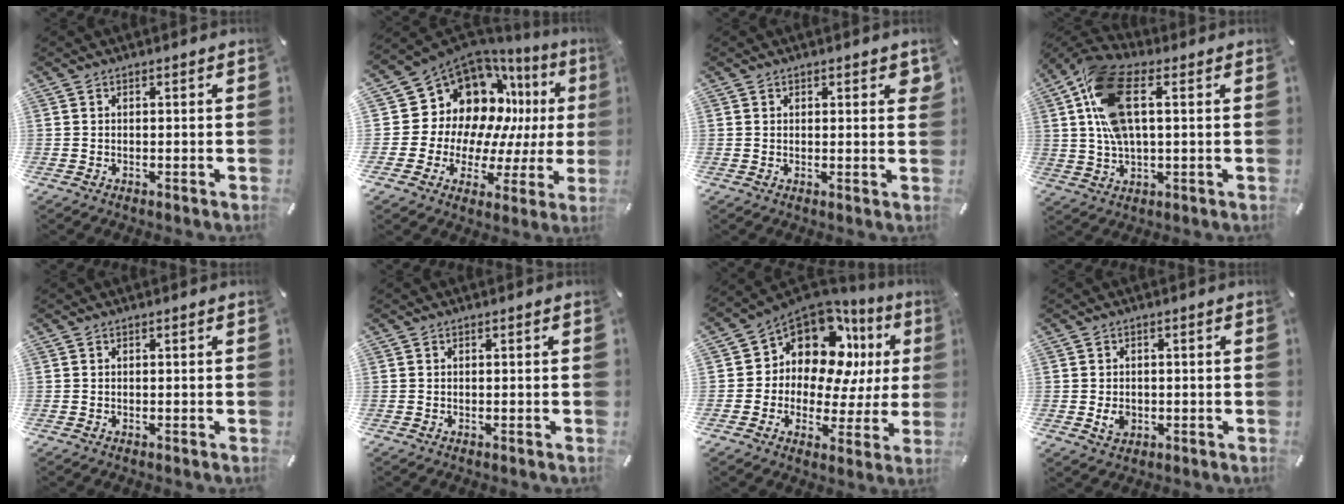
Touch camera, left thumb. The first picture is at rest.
{"total": 16.1, "force": [8.1, 11.8, 7.4], "torque": [-0.112, -0.098, 0.159]}
{"total": 1.7, "force": [0.9, 1.0, 1.0], "torque": [-0.005, -0.003, 0.013]}
{"total": 14.8, "force": [3.6, 7.4, 12.3], "torque": [-0.263, 0.001, 0.069]}
{"total": 0.0}
{"total": 0.0}
{"total": 13.2, "force": [6.2, 9.5, 6.9], "torque": [-0.120, -0.062, 0.109]}
{"total": 3.3, "force": [-0.5, 2.8, 1.7], "torque": [-0.027, -0.001, -0.012]}